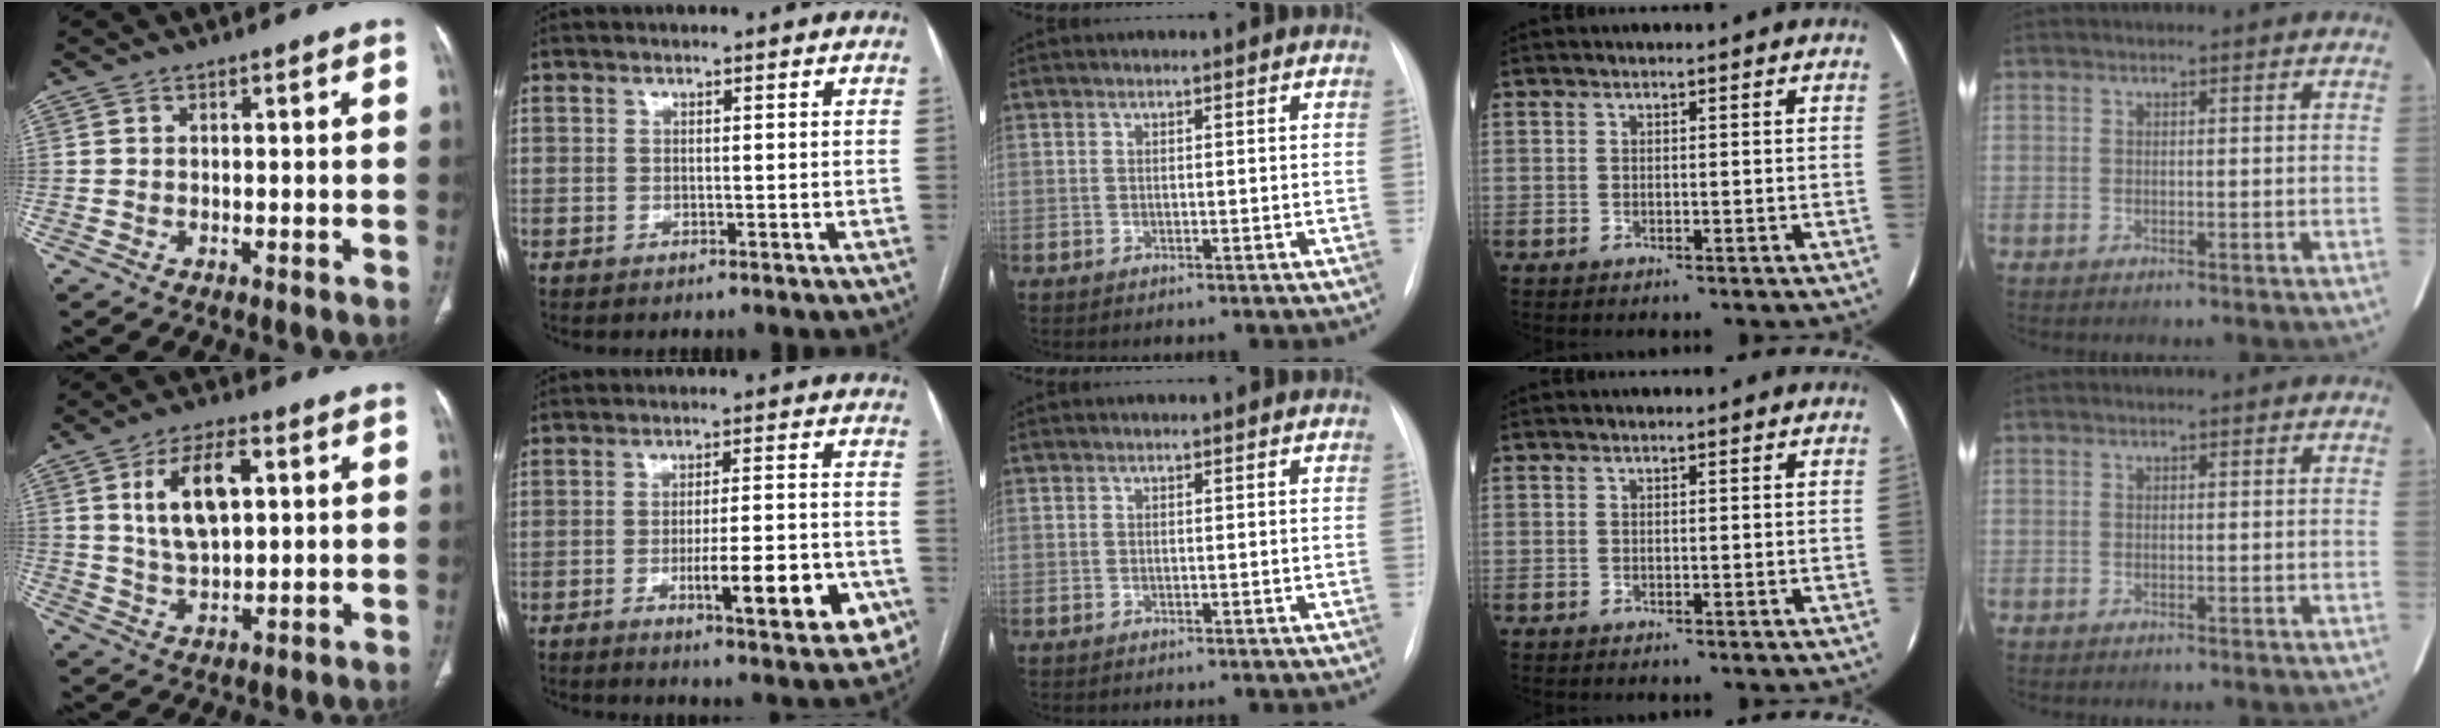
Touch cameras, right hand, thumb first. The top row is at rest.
{"thumb": {"total": 11.3, "force": [3.2, 5.5, 9.4], "torque": [-0.162, -0.002, 0.061]}, "index": {"total": 13.3, "force": [-5.0, 2.7, 12.0], "torque": [-0.147, 0.005, -0.061]}}